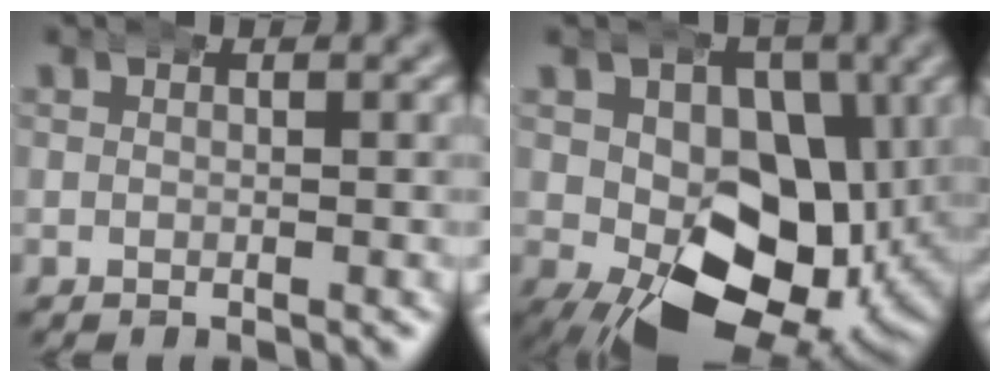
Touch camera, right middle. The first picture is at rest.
{"total": 14.5, "force": [0.0, 10.3, 10.2], "torque": [-0.183, -0.062, 0.027]}